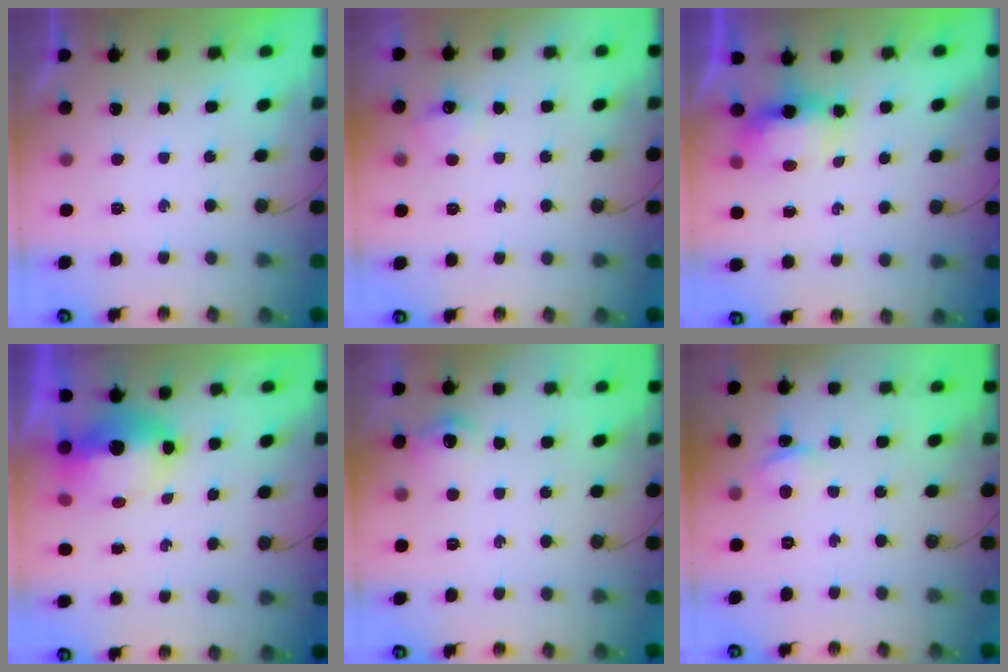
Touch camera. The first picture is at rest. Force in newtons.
{"total": 5.8, "press": 5.7, "slide": 0.9}
{"total": 10.7, "press": 7.2, "slide": 7.9}
{"total": 8.4, "press": 8.2, "slide": 1.8}
{"total": 8.3, "press": 8.3, "slide": 0.9}
{"total": 3.7, "press": 3.7, "slide": 0.5}